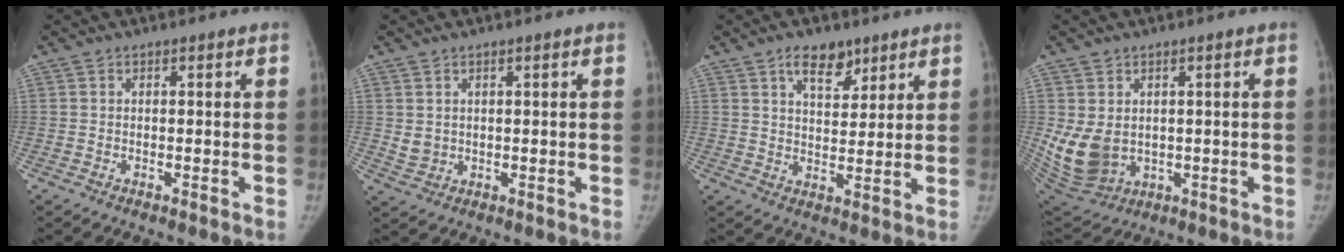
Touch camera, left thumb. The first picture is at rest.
{"total": 2.6, "force": [0.9, 2.0, 1.4], "torque": [-0.018, -0.011, 0.026]}
{"total": 7.1, "force": [4.7, 3.6, 4.0], "torque": [-0.038, -0.030, 0.077]}
{"total": 10.2, "force": [0.3, 7.8, 6.6], "torque": [-0.122, -0.016, 0.033]}